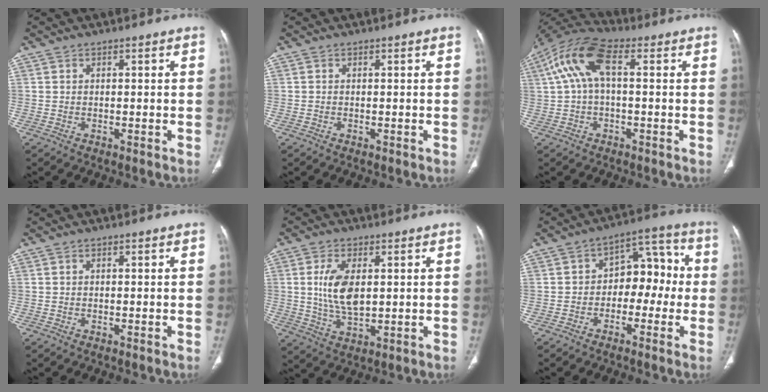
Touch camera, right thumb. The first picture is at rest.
{"total": 0.0}
{"total": 11.2, "force": [2.0, 5.1, 9.8], "torque": [-0.213, 0.042, 0.031]}
{"total": 0.0}
{"total": 9.0, "force": [1.2, 4.7, 7.6], "torque": [-0.149, -0.010, 0.030]}
{"total": 10.0, "force": [-1.3, 6.7, 7.4], "torque": [-0.056, 0.045, -0.034]}